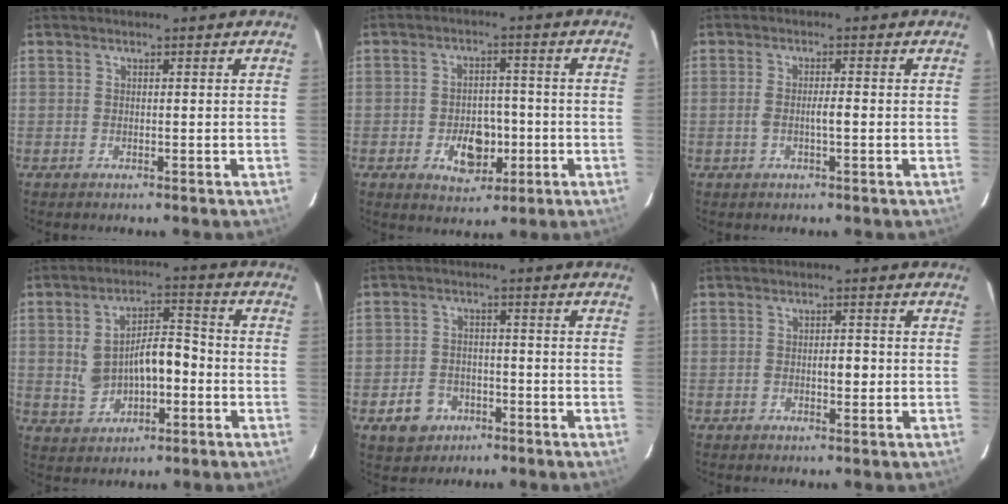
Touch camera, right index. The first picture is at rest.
{"total": 6.8, "force": [-2.0, 4.4, 4.9], "torque": [-0.074, 0.008, -0.025]}
{"total": 2.5, "force": [-0.5, 0.4, 2.4], "torque": [-0.045, 0.002, -0.009]}
{"total": 9.9, "force": [-1.1, 5.0, 8.4], "torque": [-0.157, 0.029, -0.009]}
{"total": 5.7, "force": [-2.8, 4.6, 1.8], "torque": [-0.036, 0.009, -0.037]}
{"total": 2.5, "force": [-0.5, 1.1, 2.2], "torque": [-0.034, 0.004, -0.007]}